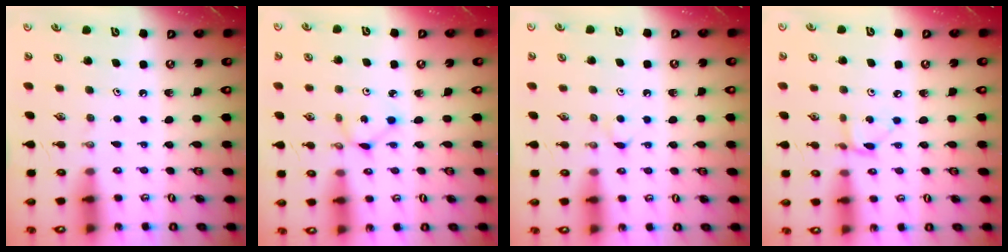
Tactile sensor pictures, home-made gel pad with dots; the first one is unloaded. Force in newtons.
{"total": 1.6, "press": 1.6, "slide": 0.2}
{"total": 3.7, "press": 3.6, "slide": 0.5}
{"total": 3.5, "press": 3.5, "slide": 0.4}